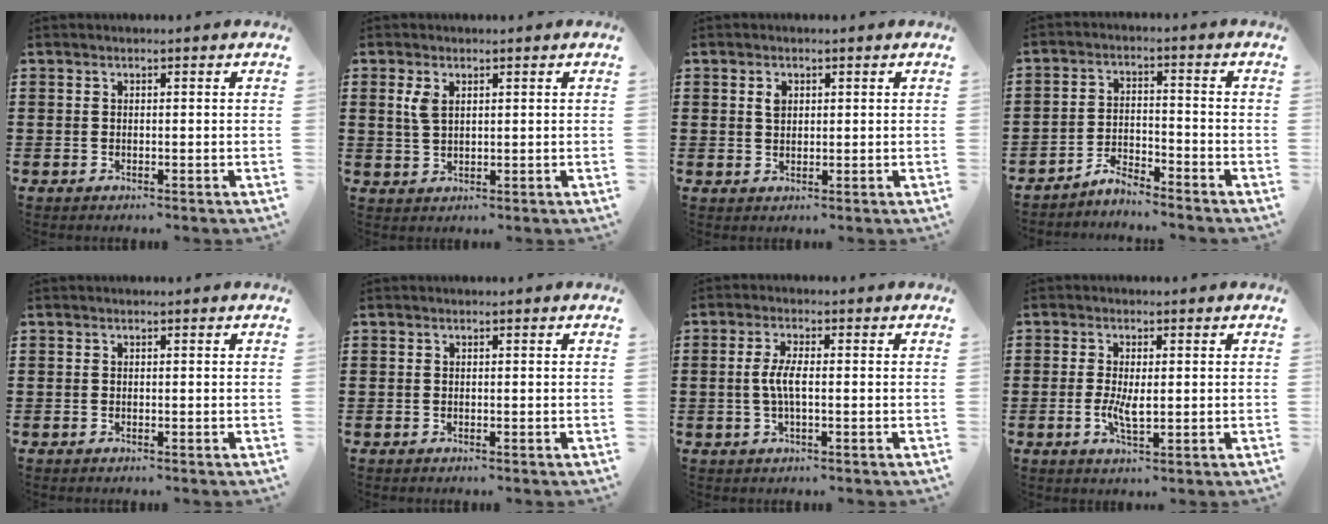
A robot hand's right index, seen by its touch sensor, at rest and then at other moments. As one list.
[{"total": 2.8, "force": [1.2, 1.4, 2.1], "torque": [-0.048, 0.005, 0.021]}, {"total": 1.8, "force": [0.7, 1.1, 1.2], "torque": [-0.026, 0.004, 0.013]}, {"total": 3.5, "force": [-3.5, 0.2, 0.3], "torque": [-0.014, 0.004, -0.073]}, {"total": 0.0}, {"total": 0.0}, {"total": 3.7, "force": [-0.4, 1.0, 3.6], "torque": [-0.080, -0.003, -0.013]}, {"total": 4.2, "force": [-0.3, 1.6, 3.9], "torque": [-0.077, -0.002, -0.007]}]